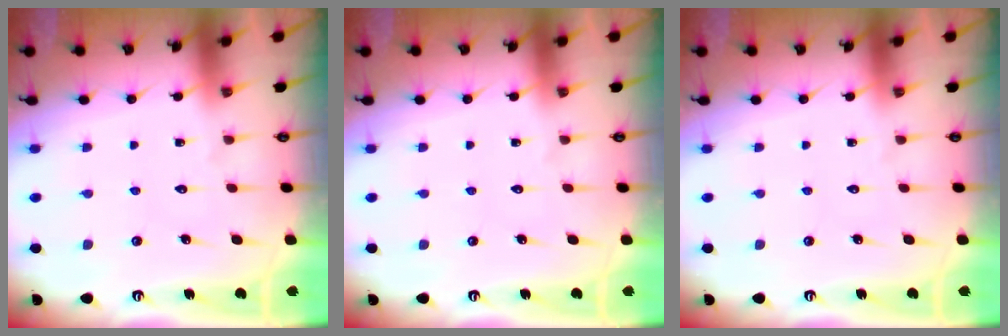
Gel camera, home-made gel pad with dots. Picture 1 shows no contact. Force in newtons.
{"total": 0.0}
{"total": 0.0}